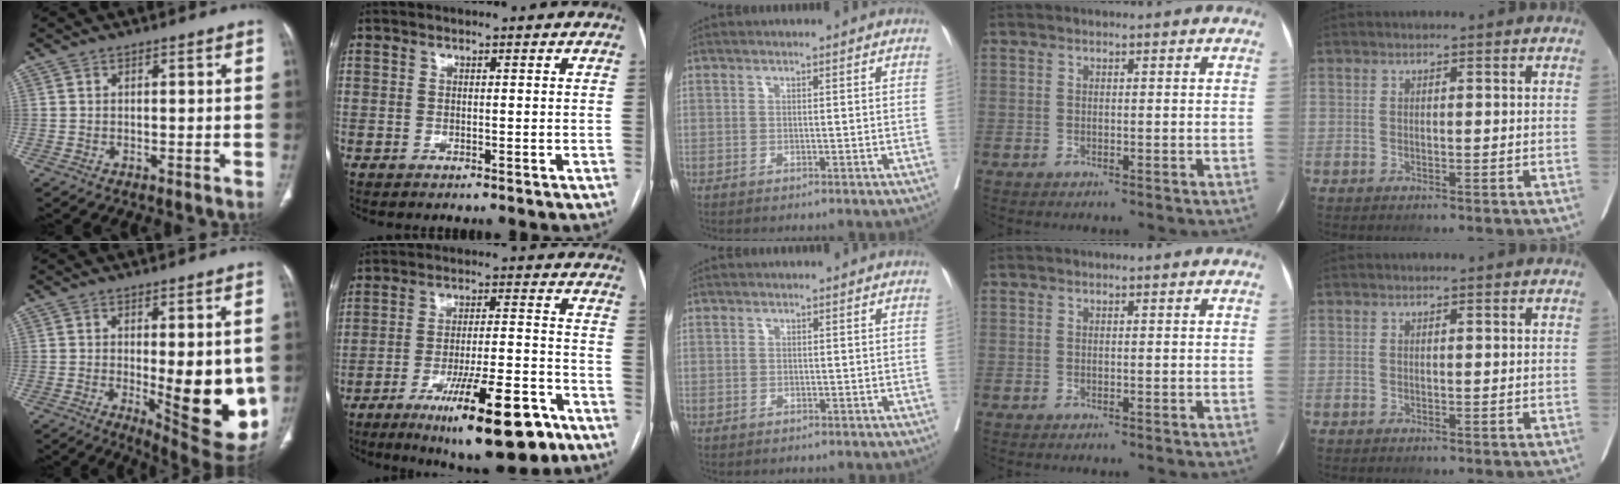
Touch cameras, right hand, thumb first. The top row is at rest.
{"thumb": {"total": 15.8, "force": [-2.0, 5.2, 14.8], "torque": [-0.169, -0.029, -0.007]}, "index": {"total": 17.2, "force": [-10.3, 2.7, 13.6], "torque": [-0.188, -0.012, -0.156]}, "middle": {"total": 0.6, "force": [0.0, 0.6, 0.0], "torque": [0.005, 0.003, -0.003]}}